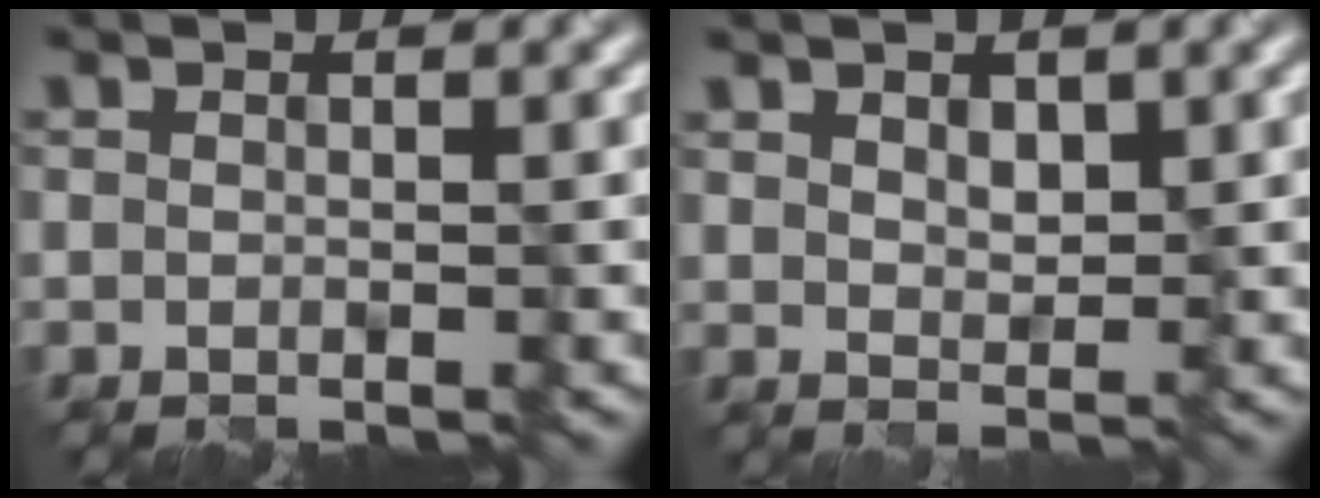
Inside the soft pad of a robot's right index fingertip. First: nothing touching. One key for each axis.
{"total": 2.0, "fx": 1.2, "fy": 1.1, "fz": 1.0, "tx": -0.018, "ty": -0.004, "tz": 0.024}